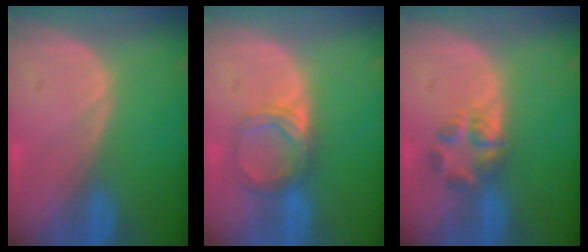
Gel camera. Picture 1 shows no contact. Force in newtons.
{"total": 5.1, "press": 4.8, "slide": 1.8}
{"total": 4.0, "press": 4.0, "slide": 0.8}